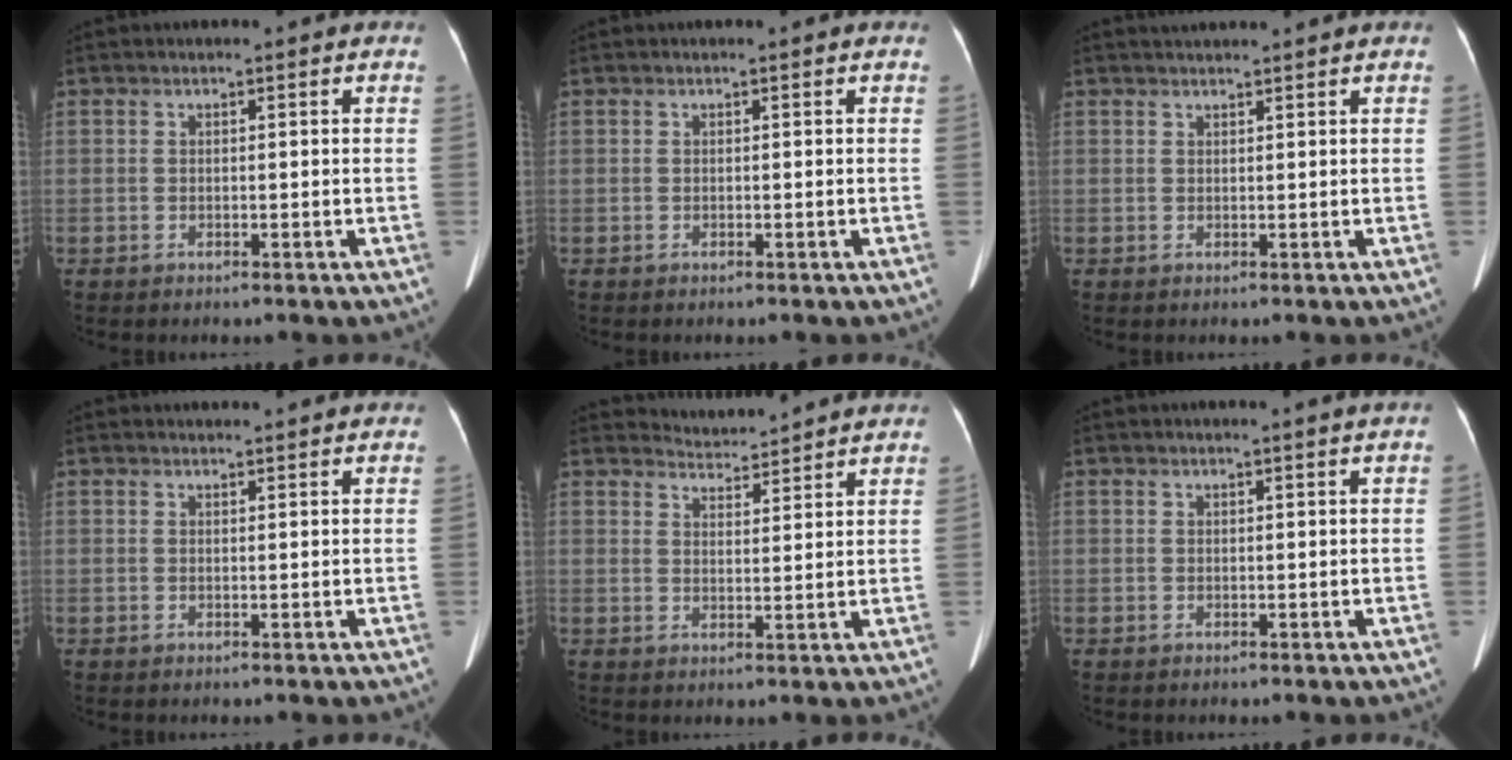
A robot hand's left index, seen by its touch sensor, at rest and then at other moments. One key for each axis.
{"total": 0.0}
{"total": 2.6, "fx": 2.5, "fy": -0.5, "fz": 0.6, "tx": -0.007, "ty": 0.021, "tz": 0.044}
{"total": 3.5, "fx": 3.5, "fy": 0.4, "fz": 0.5, "tx": -0.013, "ty": 0.018, "tz": 0.040}
{"total": 5.3, "fx": 5.3, "fy": 0.0, "fz": -0.5, "tx": -0.007, "ty": 0.009, "tz": 0.077}
{"total": 1.6, "fx": 1.5, "fy": -0.4, "fz": 0.5, "tx": -0.012, "ty": -0.001, "tz": 0.020}